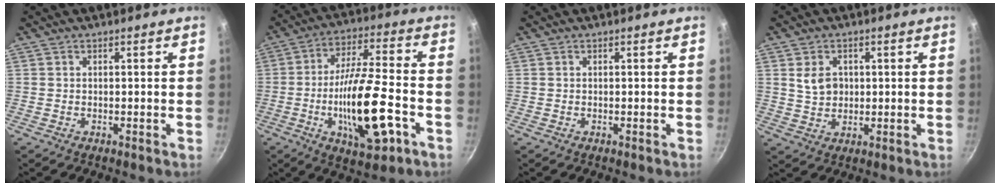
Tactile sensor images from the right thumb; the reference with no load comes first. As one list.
[{"total": 18.6, "force": [-6.0, 5.8, 16.6], "torque": [-0.279, 0.025, -0.098]}, {"total": 0.0}, {"total": 5.4, "force": [1.2, 4.2, 3.2], "torque": [-0.040, -0.004, 0.022]}]